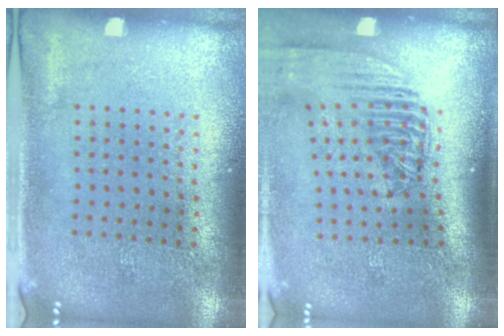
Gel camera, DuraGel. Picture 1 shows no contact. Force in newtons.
{"total": 2.4, "press": 1.8, "slide": 1.5}